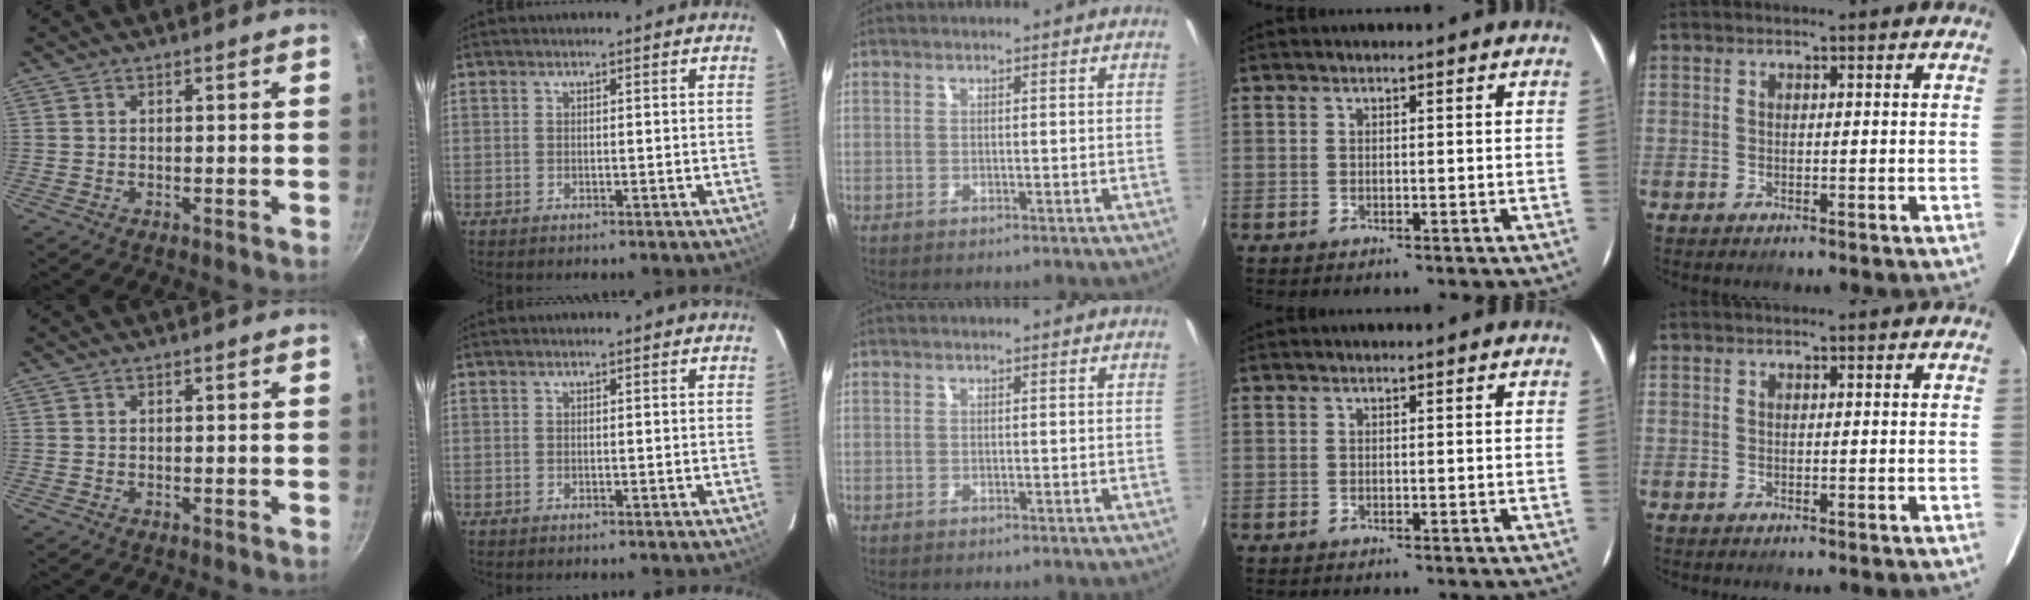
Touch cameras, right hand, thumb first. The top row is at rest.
{}